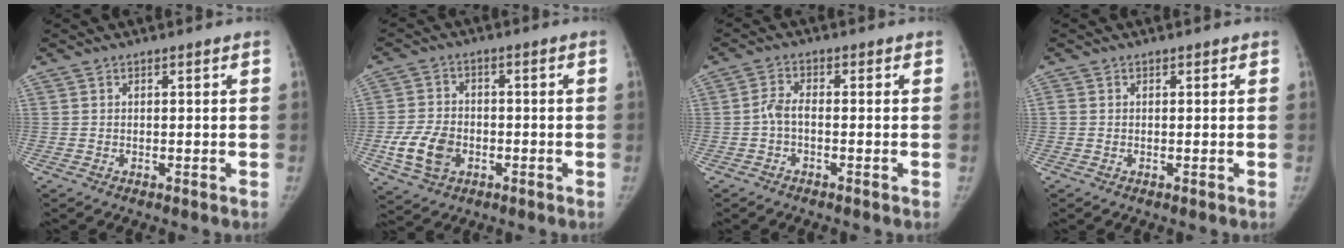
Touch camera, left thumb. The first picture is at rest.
{"total": 8.5, "force": [-2.7, 6.0, 5.4], "torque": [-0.097, 0.010, -0.046]}
{"total": 3.0, "force": [-1.0, 1.3, 2.5], "torque": [-0.050, 0.012, -0.028]}
{"total": 0.6, "force": [-0.1, 0.5, 0.3], "torque": [-0.007, -0.001, -0.007]}